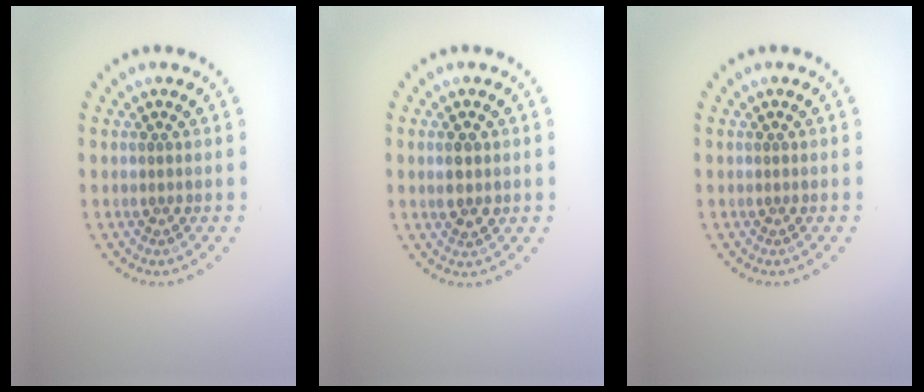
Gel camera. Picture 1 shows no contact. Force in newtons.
{"total": 1.9, "press": 1.9, "slide": 0.1}
{"total": 0.0}